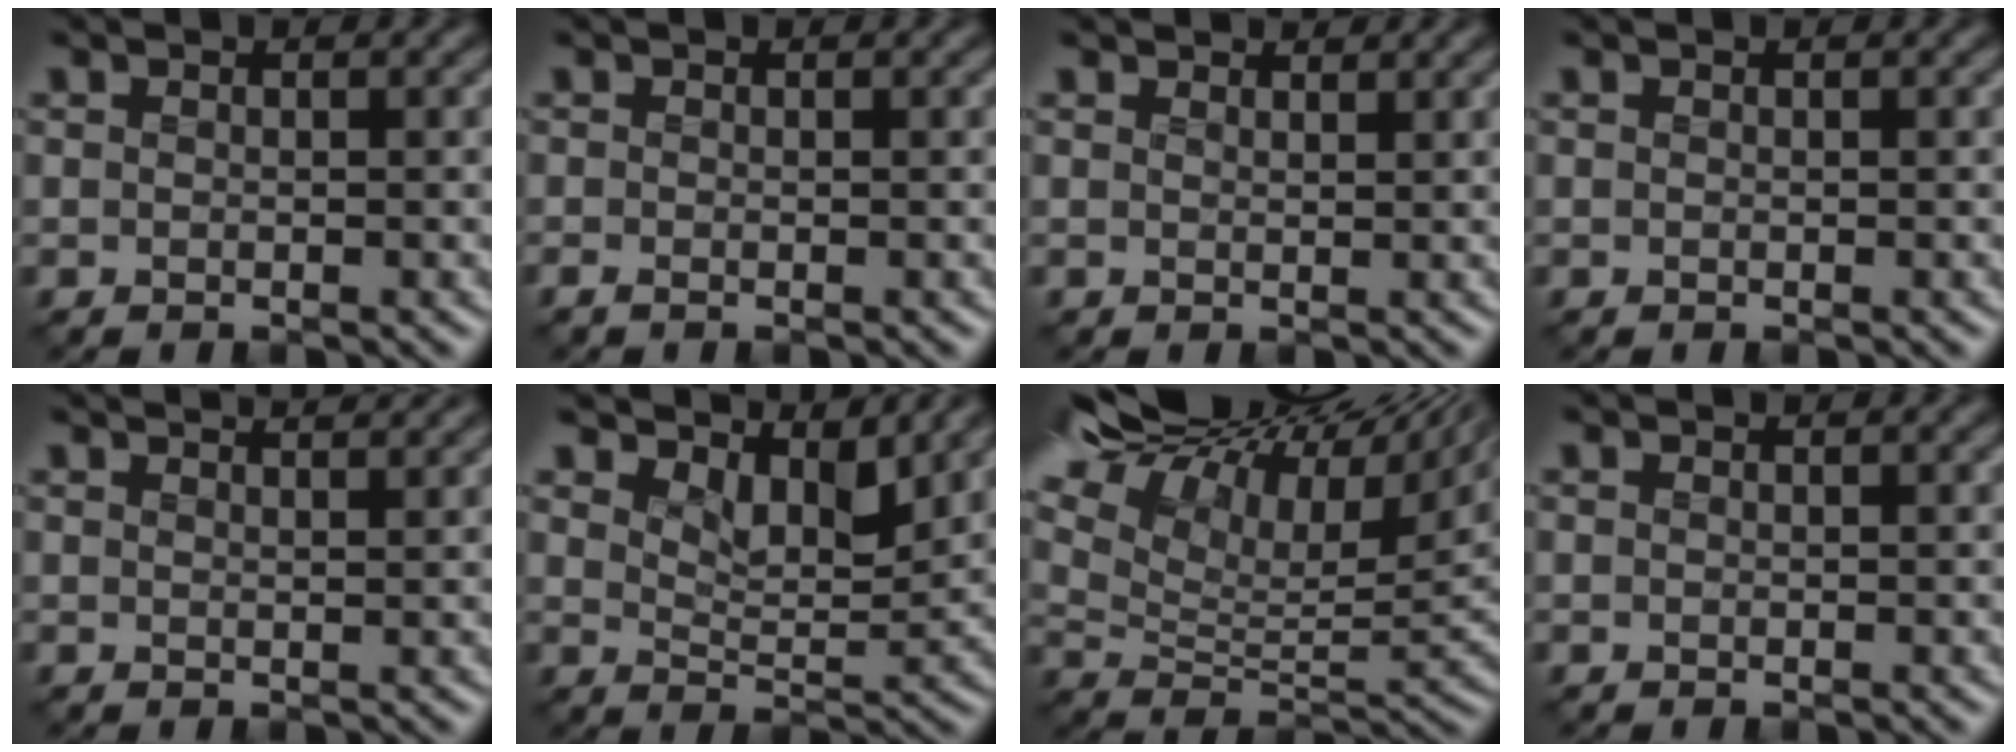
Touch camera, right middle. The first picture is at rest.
{"total": 0.6, "force": [-0.4, 0.2, 0.4], "torque": [-0.014, -0.005, -0.010]}
{"total": 1.9, "force": [1.8, 0.5, 0.3], "torque": [-0.014, 0.003, 0.024]}
{"total": 0.0}
{"total": 4.0, "force": [3.4, 1.2, 1.8], "torque": [-0.010, 0.024, 0.015]}
{"total": 4.7, "force": [4.1, 1.4, 1.8], "torque": [-0.049, -0.005, 0.054]}
{"total": 17.3, "force": [11.3, 7.3, 10.7], "torque": [-0.203, 0.065, 0.174]}
{"total": 0.0}